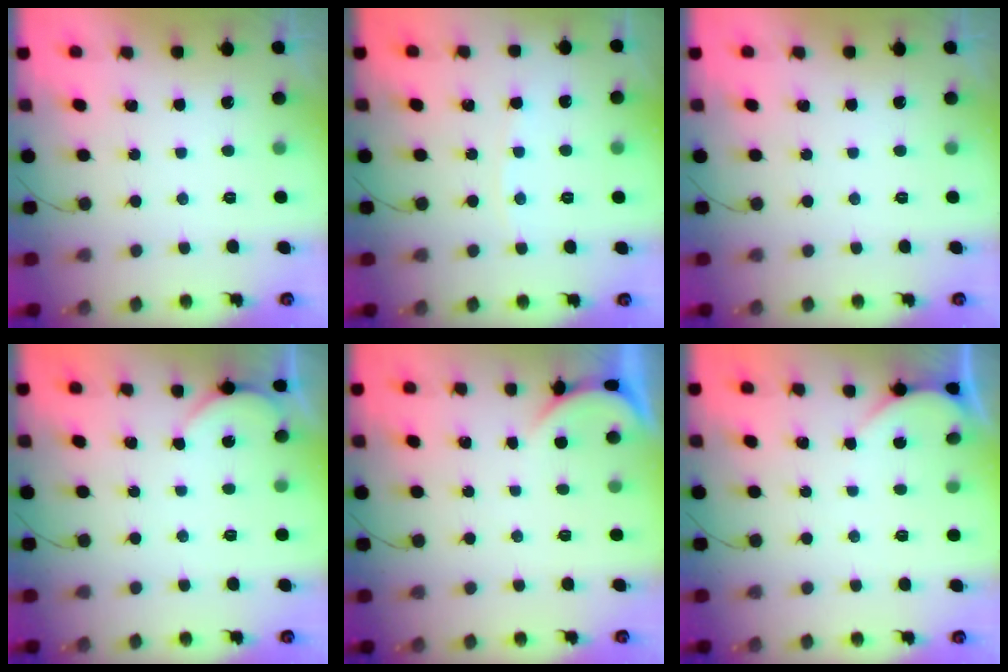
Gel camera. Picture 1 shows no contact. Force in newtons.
{"total": 2.0, "press": 2.0, "slide": 0.4}
{"total": 0.0}
{"total": 2.6, "press": 2.5, "slide": 0.5}
{"total": 0.8, "press": 0.7, "slide": 0.2}
{"total": 2.3, "press": 2.3, "slide": 0.2}